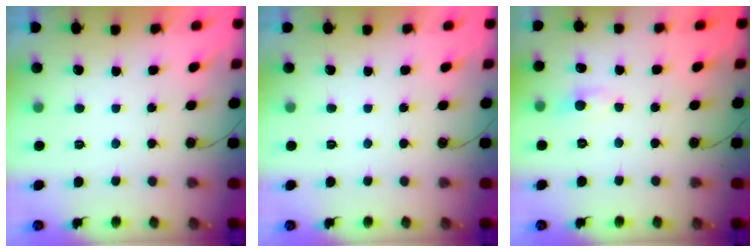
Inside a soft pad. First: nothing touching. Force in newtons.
{"total": 0.0}
{"total": 3.2, "press": 3.2, "slide": 0.4}